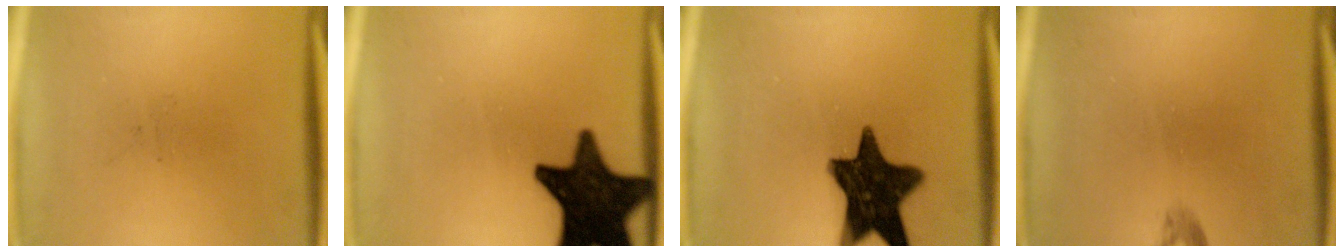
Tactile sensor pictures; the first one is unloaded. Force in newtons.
{"total": 18.5}
{"total": 15.3}
{"total": 0.9}